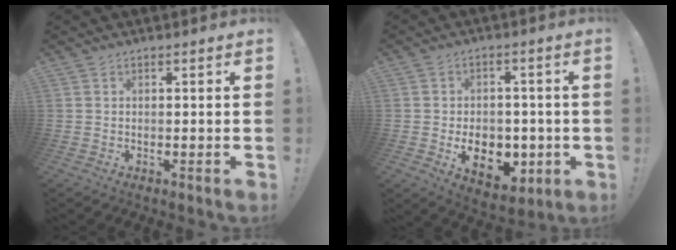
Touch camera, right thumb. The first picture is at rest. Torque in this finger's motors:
{"motor_torque": [1.34, 1.93, 0.76, -0.82, 0.05]}